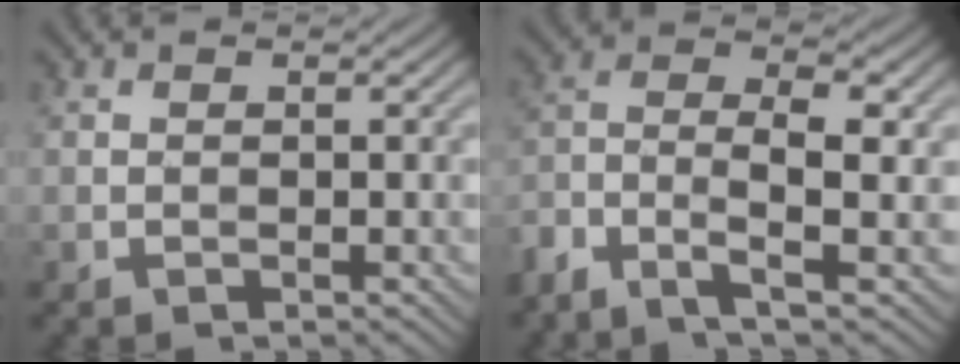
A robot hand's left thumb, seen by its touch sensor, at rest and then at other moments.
{"total": 6.9, "force": [-3.6, 2.2, 5.5], "torque": [-0.112, 0.004, -0.084]}